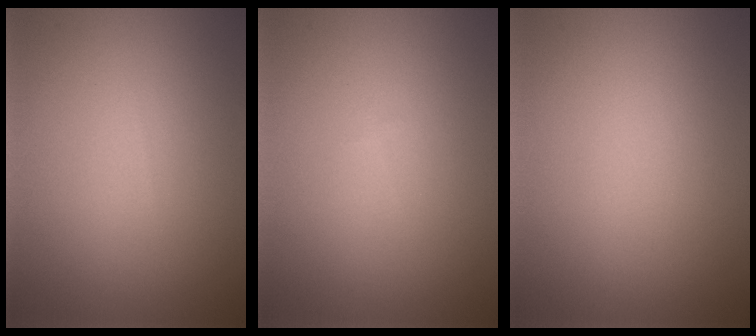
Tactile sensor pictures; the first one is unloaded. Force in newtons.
{"total": 0.0}
{"total": 0.0}